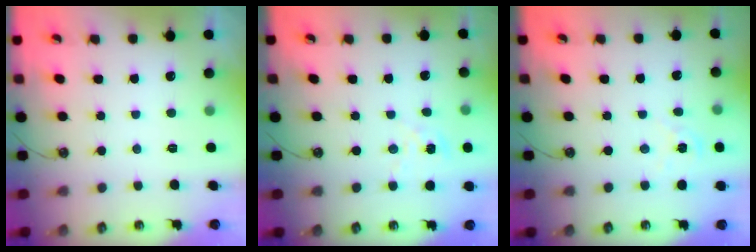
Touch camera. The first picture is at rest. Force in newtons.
{"total": 2.5, "press": 2.5, "slide": 0.2}
{"total": 2.4, "press": 2.4, "slide": 0.2}